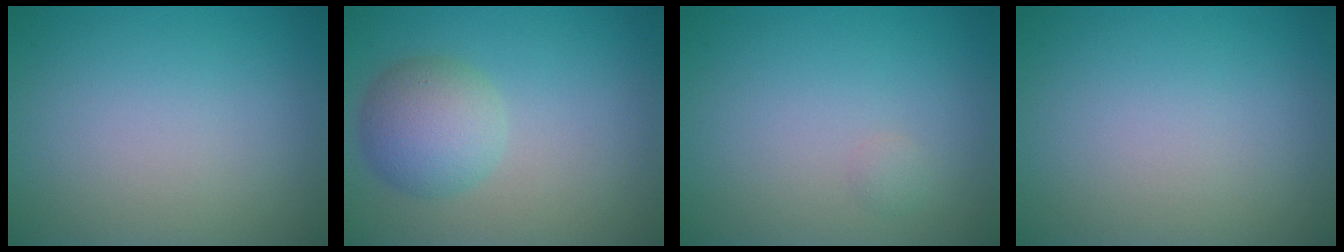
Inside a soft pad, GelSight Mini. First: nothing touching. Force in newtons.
{"total": 4.2, "press": 4.2, "slide": 0.4}
{"total": 0.5, "press": 0.5, "slide": 0.0}
{"total": 0.0}